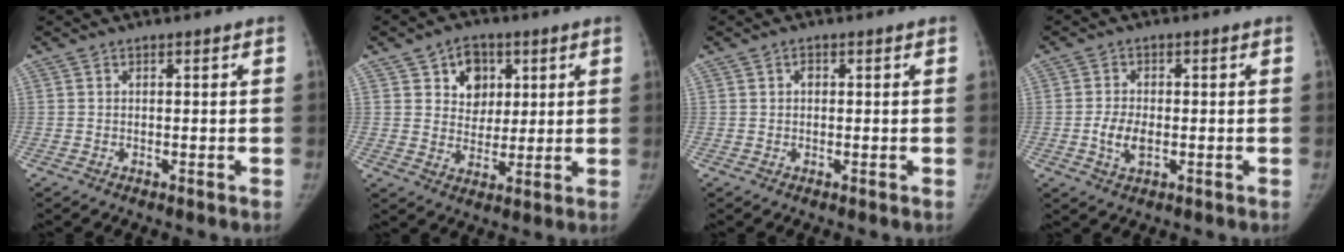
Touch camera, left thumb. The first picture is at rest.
{"total": 8.2, "force": [3.4, 6.5, 3.6], "torque": [-0.016, -0.011, 0.054]}
{"total": 1.1, "force": [0.3, 0.9, 0.6], "torque": [-0.005, 0.003, 0.002]}
{"total": 4.5, "force": [-0.9, 2.6, 3.6], "torque": [-0.068, 0.002, -0.017]}